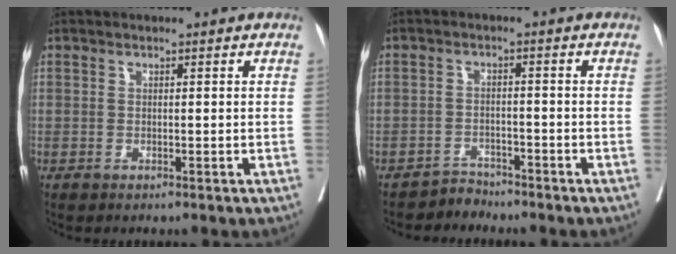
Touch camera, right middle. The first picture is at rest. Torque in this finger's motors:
{"motor_torque": [0.12, 0.10, 0.11, 0.01]}